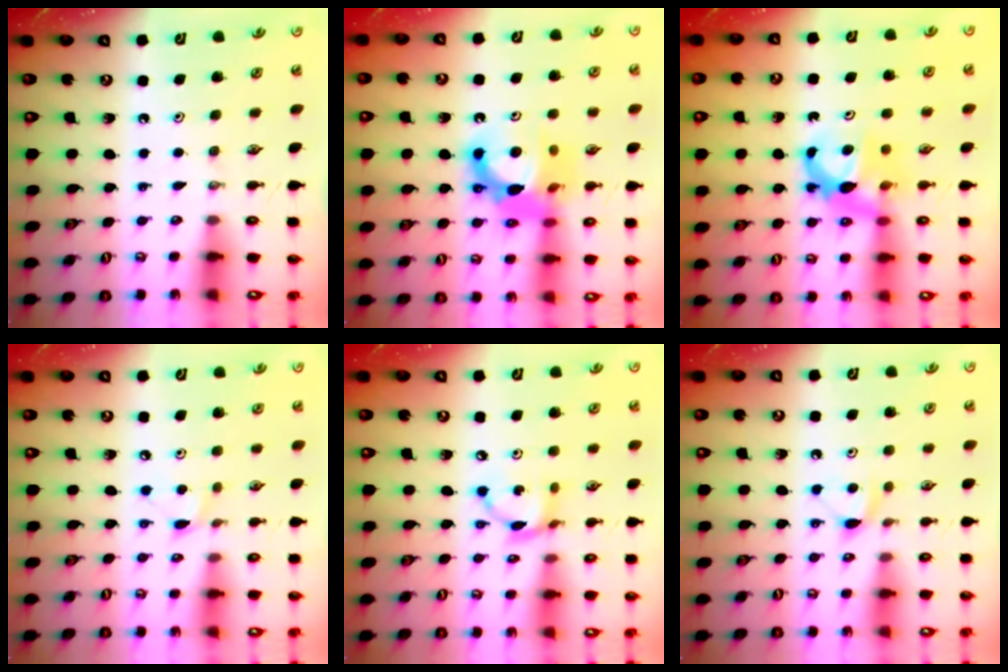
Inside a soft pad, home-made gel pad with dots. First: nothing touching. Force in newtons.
{"total": 13.5, "press": 13.5, "slide": 1.1}
{"total": 6.8, "press": 6.8, "slide": 0.2}
{"total": 4.4, "press": 4.3, "slide": 0.6}
{"total": 8.2, "press": 8.2, "slide": 0.3}
{"total": 6.2, "press": 6.2, "slide": 0.6}